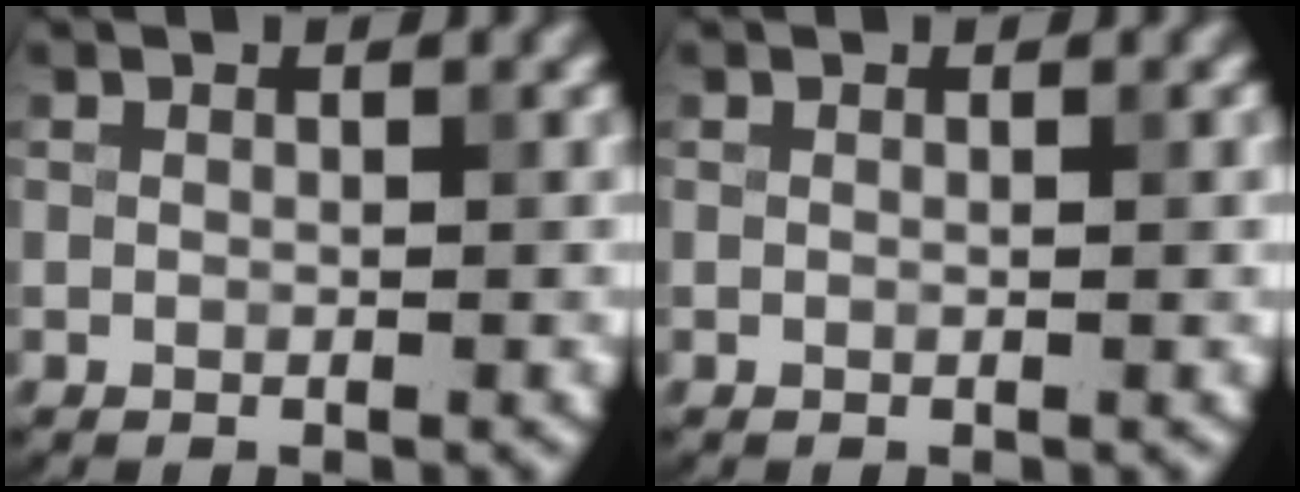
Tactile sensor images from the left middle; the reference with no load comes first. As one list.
[{"total": 0.5, "force": [0.0, 0.1, 0.5], "torque": [-0.005, 0.001, 0.000]}]